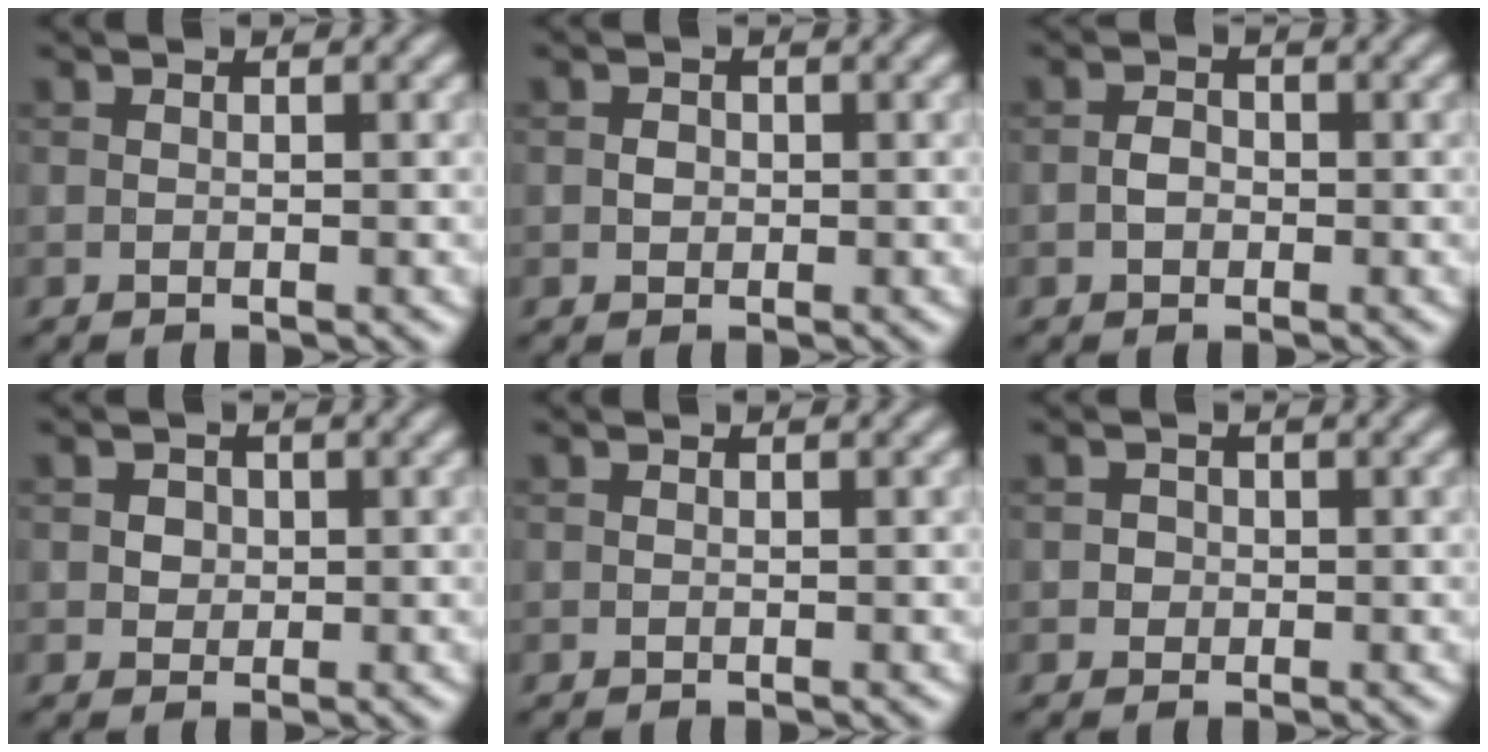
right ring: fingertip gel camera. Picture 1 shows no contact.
{"total": 0.9, "force": [0.0, 0.8, 0.4], "torque": [-0.005, -0.003, -0.002]}
{"total": 1.5, "force": [-0.5, 1.1, 0.9], "torque": [-0.015, 0.003, -0.012]}
{"total": 1.6, "force": [0.4, 1.4, 0.6], "torque": [-0.003, 0.002, 0.008]}
{"total": 0.0}
{"total": 1.1, "force": [0.0, 1.1, 0.2], "torque": [0.010, -0.002, -0.002]}